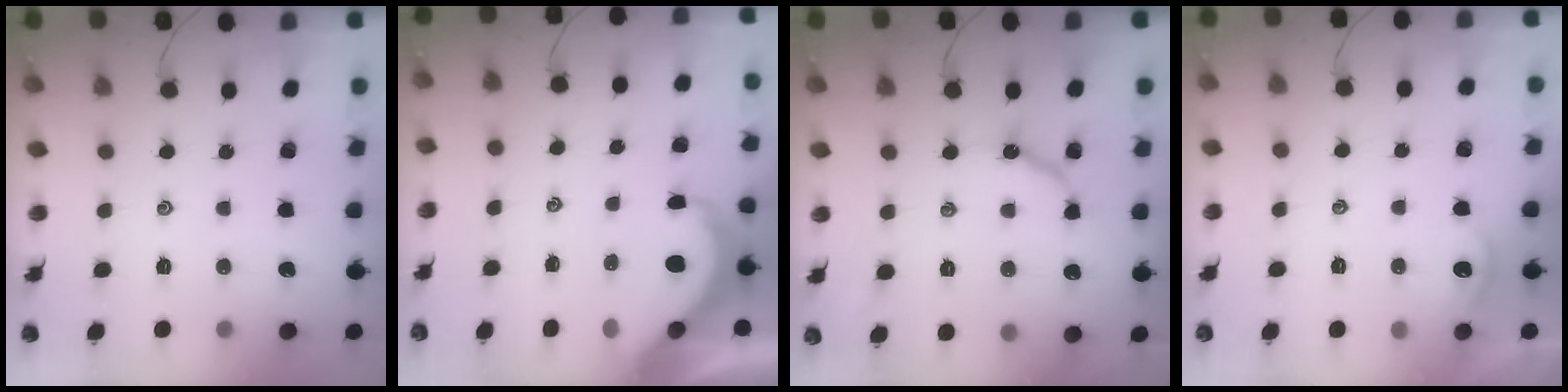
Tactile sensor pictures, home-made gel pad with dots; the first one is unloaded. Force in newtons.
{"total": 5.8, "press": 5.8, "slide": 0.4}
{"total": 7.0, "press": 7.0, "slide": 0.5}
{"total": 2.0, "press": 2.0, "slide": 0.1}